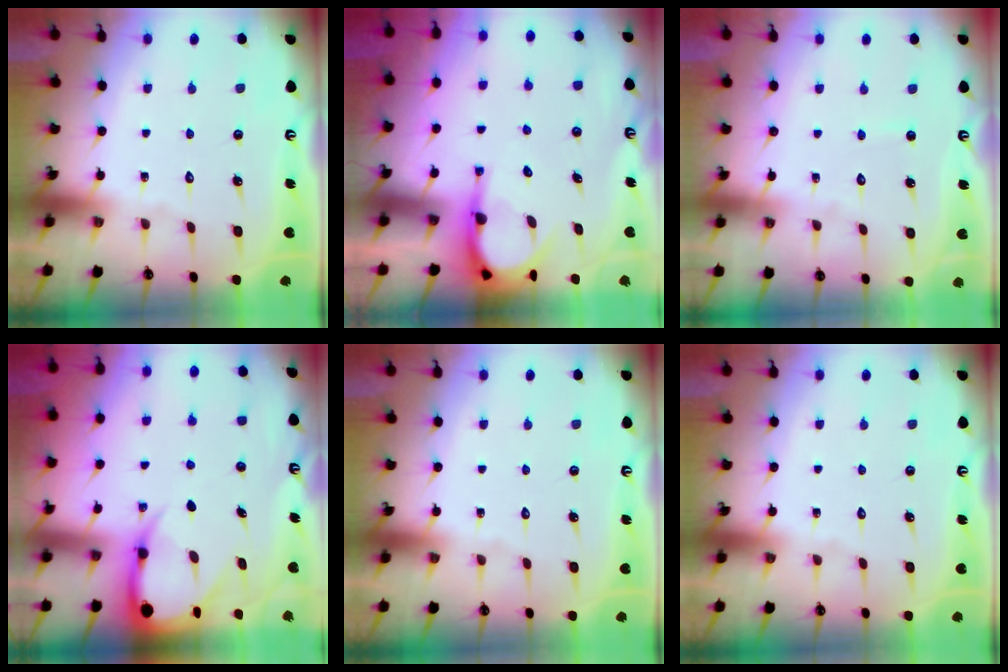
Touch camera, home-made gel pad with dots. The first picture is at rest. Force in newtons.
{"total": 5.8, "press": 5.8, "slide": 0.6}
{"total": 2.8, "press": 2.8, "slide": 0.3}
{"total": 7.5, "press": 7.4, "slide": 0.7}
{"total": 0.0}
{"total": 0.0}